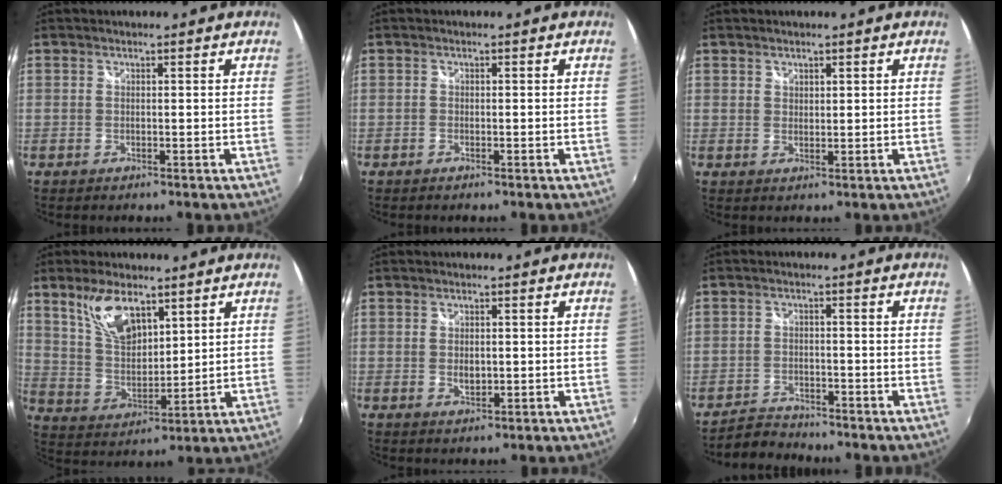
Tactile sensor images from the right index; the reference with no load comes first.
{"total": 0.7, "force": [-0.6, 0.4, 0.1], "torque": [-0.006, -0.002, -0.014]}
{"total": 1.2, "force": [0.9, 0.8, 0.2], "torque": [0.001, 0.001, 0.015]}
{"total": 10.5, "force": [6.4, 4.9, 6.8], "torque": [-0.126, 0.008, 0.131]}
{"total": 2.6, "force": [-0.2, 1.7, 2.0], "torque": [-0.033, -0.001, -0.002]}
{"total": 4.6, "force": [-4.4, 1.4, 0.1], "torque": [-0.022, 0.005, -0.082]}